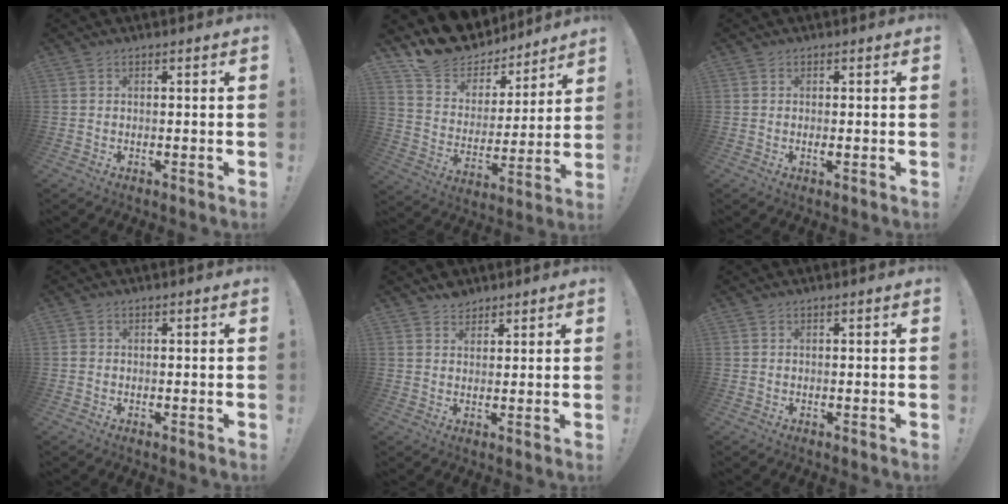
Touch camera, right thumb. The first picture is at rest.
{"total": 14.6, "force": [12.7, 6.8, 2.4], "torque": [-0.054, -0.109, 0.235]}
{"total": 0.9, "force": [-0.2, 0.0, 0.9], "torque": [-0.016, -0.002, -0.004]}
{"total": 0.8, "force": [-0.3, 0.6, 0.2], "torque": [-0.006, 0.004, -0.005]}
{"total": 3.1, "force": [2.6, 1.7, 0.1], "torque": [0.005, -0.015, 0.048]}
{"total": 0.0}